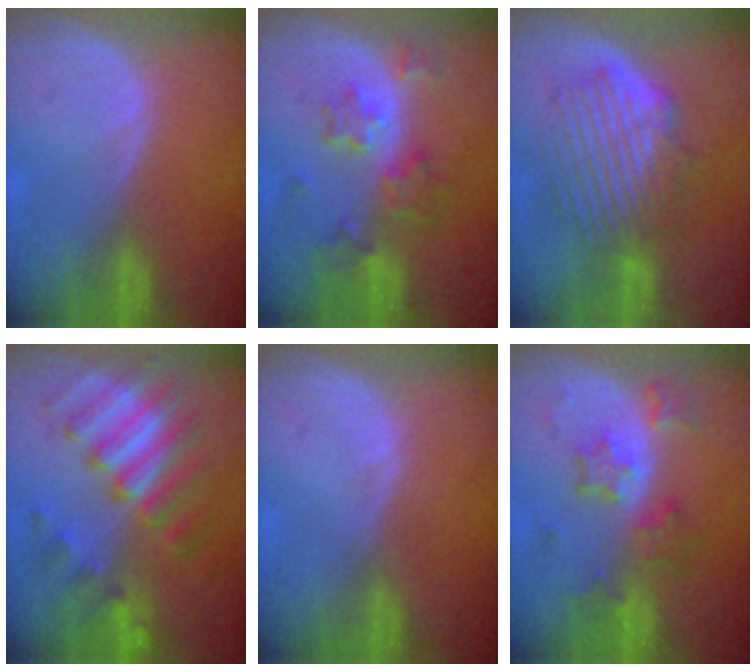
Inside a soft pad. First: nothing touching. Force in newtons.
{"total": 7.2, "press": 6.4, "slide": 3.4}
{"total": 9.4, "press": 8.3, "slide": 4.5}
{"total": 9.3, "press": 9.3, "slide": 0.6}
{"total": 0.0}
{"total": 6.1, "press": 5.9, "slide": 1.6}